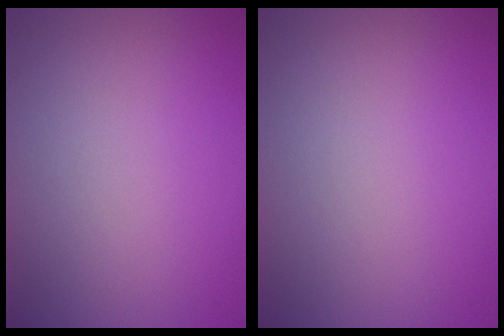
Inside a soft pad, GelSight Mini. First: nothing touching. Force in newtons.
{"total": 0.0}